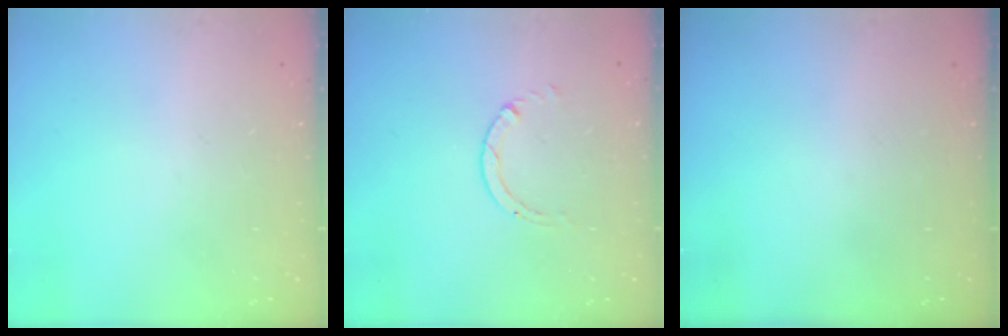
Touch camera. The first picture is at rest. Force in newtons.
{"total": 0.9, "press": 0.9, "slide": 0.1}
{"total": 0.0}